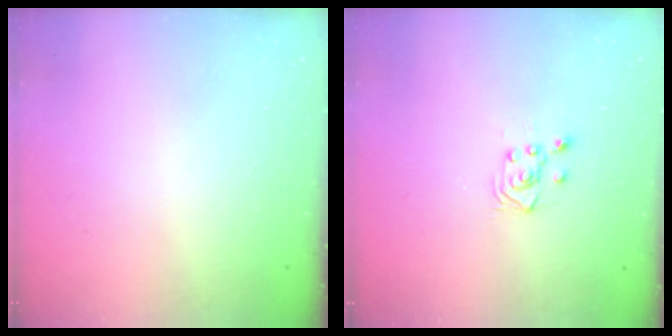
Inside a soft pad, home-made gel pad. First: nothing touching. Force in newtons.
{"total": 4.5, "press": 4.4, "slide": 0.8}